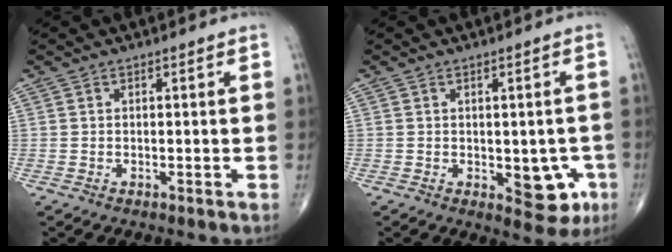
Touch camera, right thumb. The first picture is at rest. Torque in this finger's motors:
{"motor_torque": [2.71, 2.29, 0.83, -0.62, 0.04]}